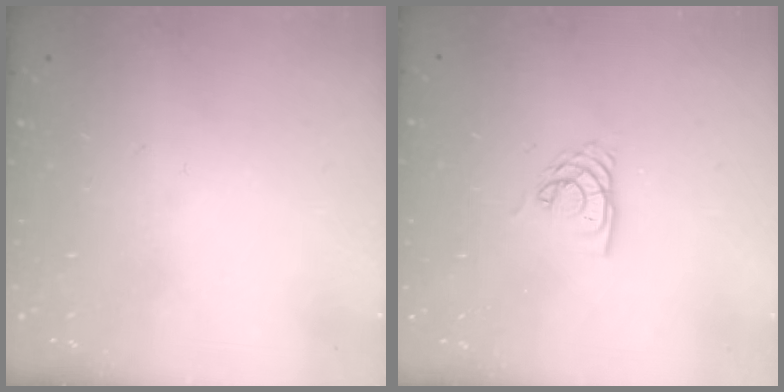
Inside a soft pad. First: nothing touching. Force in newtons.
{"total": 4.5, "press": 4.5, "slide": 0.4}